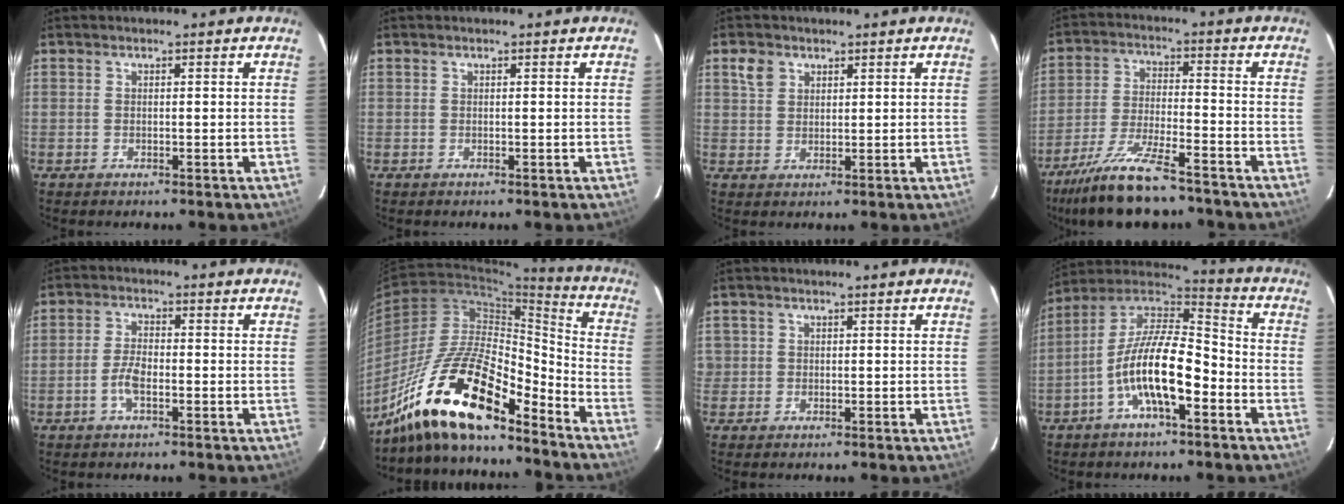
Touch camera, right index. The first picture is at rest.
{"total": 0.0}
{"total": 3.6, "force": [1.9, 2.8, 1.4], "torque": [-0.020, 0.013, 0.038]}
{"total": 15.2, "force": [-12.4, 3.0, 8.4], "torque": [-0.181, -0.026, -0.217]}
{"total": 4.0, "force": [-1.7, 1.6, 3.2], "torque": [-0.074, 0.005, -0.035]}
{"total": 20.1, "force": [-15.1, 5.4, 12.1], "torque": [-0.235, -0.001, -0.281]}
{"total": 1.4, "force": [-0.2, 1.4, -0.1], "torque": [0.009, 0.011, 0.000]}
{"total": 15.1, "force": [-6.0, 5.2, 12.8], "torque": [-0.246, 0.006, -0.119]}